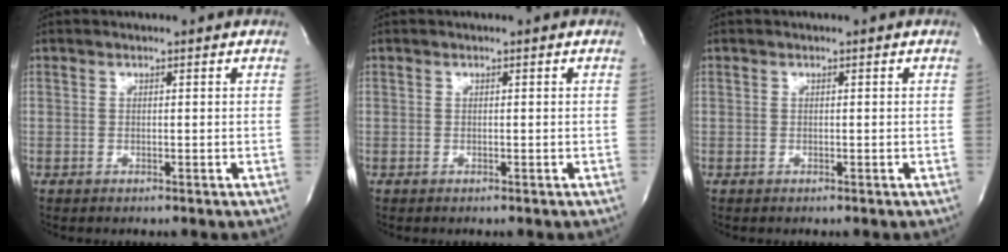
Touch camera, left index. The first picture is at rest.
{"total": 0.0}
{"total": 0.0}